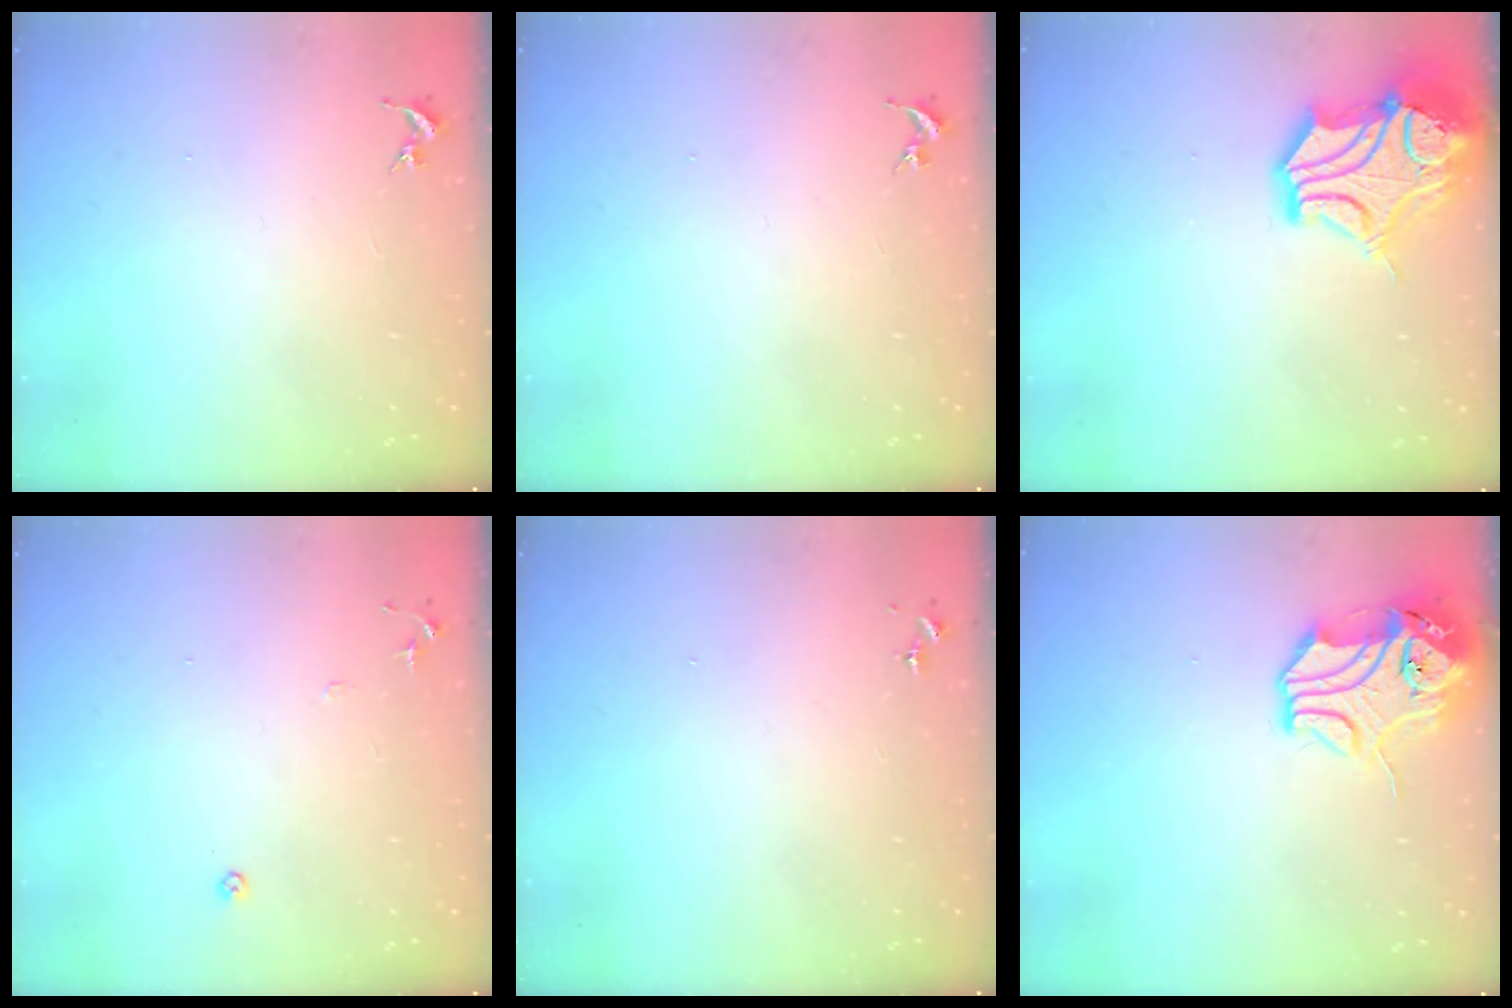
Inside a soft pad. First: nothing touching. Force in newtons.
{"total": 0.0}
{"total": 16.1, "press": 15.9, "slide": 2.4}
{"total": 6.1, "press": 6.1, "slide": 0.7}
{"total": 0.0}
{"total": 13.2, "press": 13.0, "slide": 2.0}